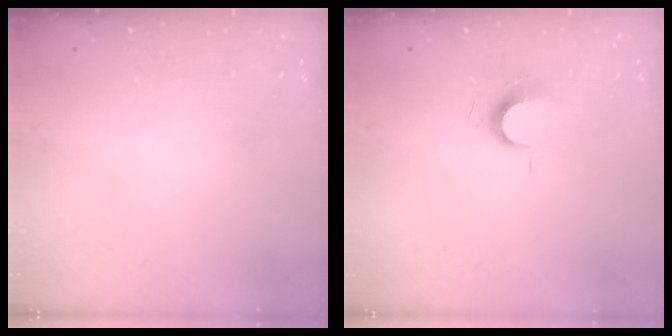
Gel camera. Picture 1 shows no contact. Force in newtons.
{"total": 6.9, "press": 6.9, "slide": 0.6}